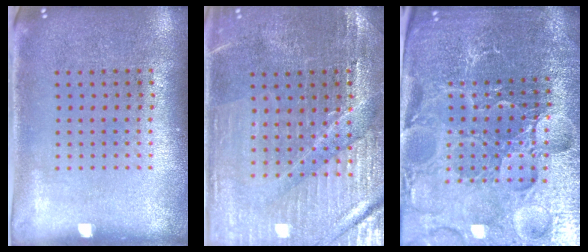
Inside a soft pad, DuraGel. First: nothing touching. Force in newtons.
{"total": 3.1, "press": 3.1, "slide": 0.5}
{"total": 5.2, "press": 5.0, "slide": 1.6}